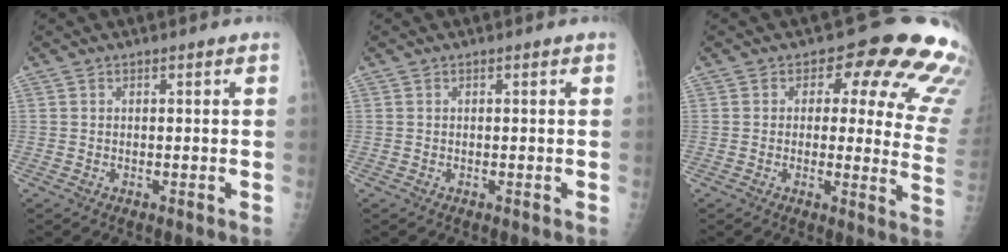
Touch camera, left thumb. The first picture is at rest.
{"total": 0.0}
{"total": 16.7, "force": [8.5, 8.1, 11.9], "torque": [-0.084, -0.036, 0.073]}